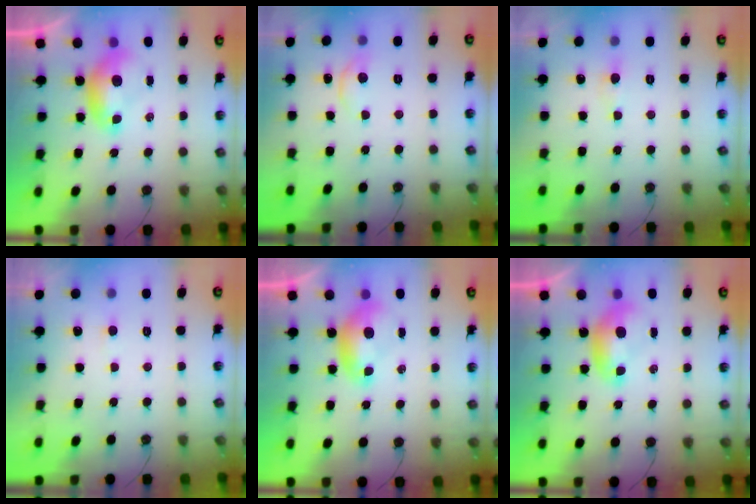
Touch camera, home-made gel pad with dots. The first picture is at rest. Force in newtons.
{"total": 2.4, "press": 2.3, "slide": 0.6}
{"total": 0.5, "press": 0.4, "slide": 0.4}
{"total": 2.9, "press": 2.9, "slide": 0.2}
{"total": 0.0}
{"total": 0.0}